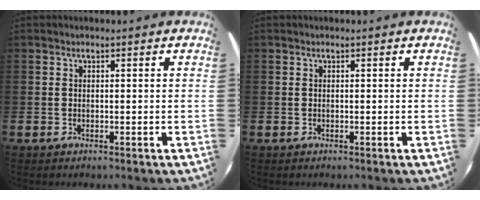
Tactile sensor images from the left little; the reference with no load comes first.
{"total": 0.0}